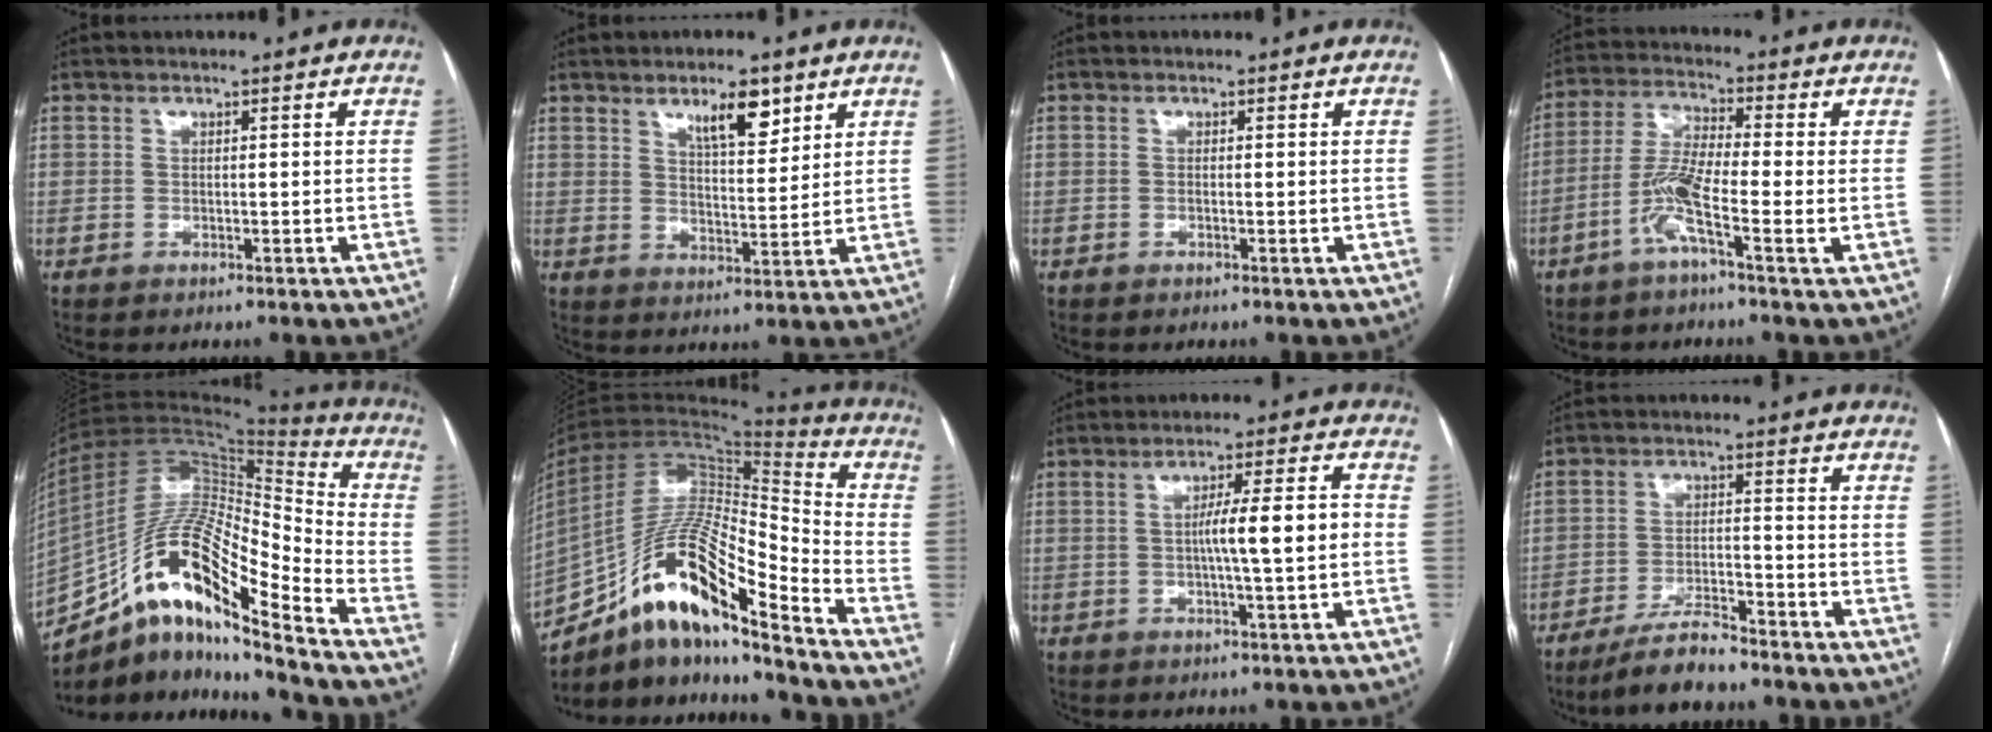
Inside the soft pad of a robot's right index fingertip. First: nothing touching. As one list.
[{"total": 6.8, "force": [4.3, 2.2, 4.8], "torque": [-0.079, -0.003, 0.072]}, {"total": 0.0}, {"total": 7.7, "force": [-2.8, 0.3, 7.2], "torque": [-0.146, 0.004, -0.063]}, {"total": 20.7, "force": [-13.0, 3.7, 15.8], "torque": [-0.301, 0.019, -0.228]}, {"total": 19.3, "force": [-12.5, 3.2, 14.3], "torque": [-0.262, 0.014, -0.218]}, {"total": 7.4, "force": [-0.7, -0.1, 7.4], "torque": [-0.118, 0.011, -0.010]}, {"total": 6.8, "force": [-6.0, 1.0, 3.1], "torque": [-0.059, -0.015, -0.109]}]